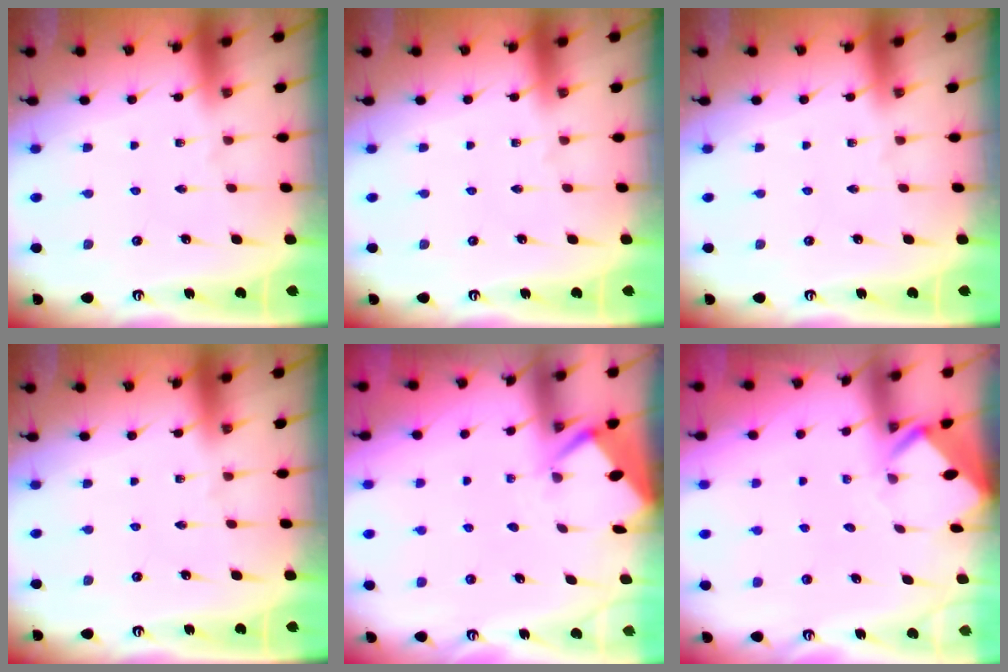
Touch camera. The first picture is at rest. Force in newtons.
{"total": 0.0}
{"total": 0.0}
{"total": 0.0}
{"total": 2.6, "press": 2.6, "slide": 0.3}
{"total": 3.2, "press": 3.2, "slide": 0.2}